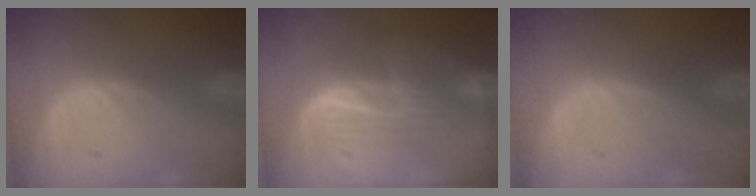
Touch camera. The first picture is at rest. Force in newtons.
{"total": 6.9, "press": 5.6, "slide": 4.0}
{"total": 0.0}